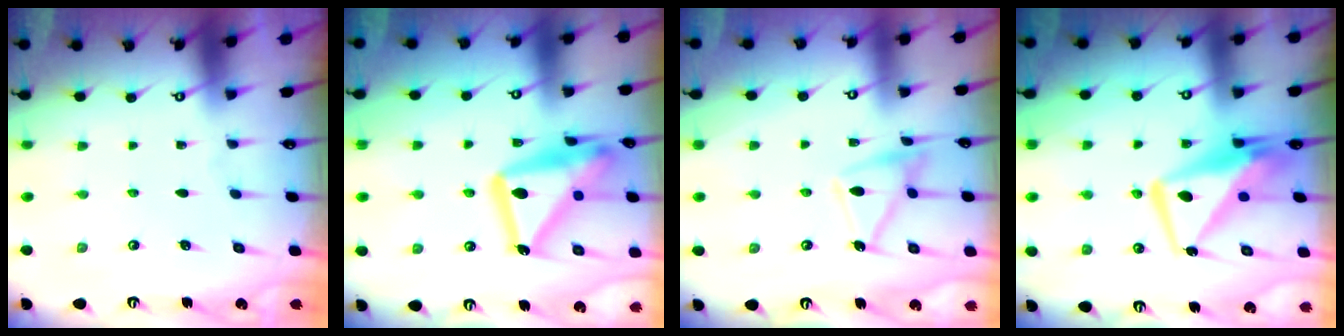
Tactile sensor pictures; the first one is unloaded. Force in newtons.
{"total": 21.3, "press": 21.2, "slide": 1.5}
{"total": 14.0, "press": 14.0, "slide": 1.0}
{"total": 10.5, "press": 10.4, "slide": 1.3}